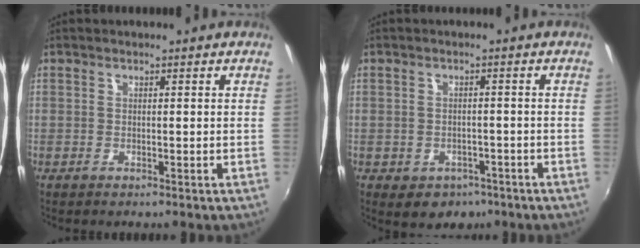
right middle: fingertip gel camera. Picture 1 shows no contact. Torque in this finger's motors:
{"motor_torque": [-0.14, 0.04, -0.02, -0.01]}